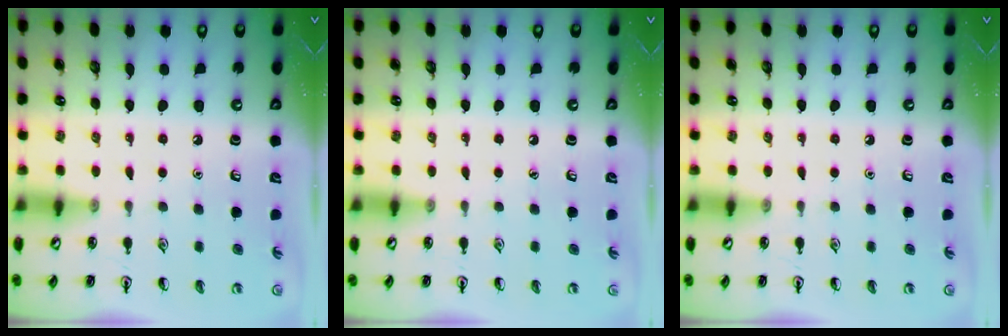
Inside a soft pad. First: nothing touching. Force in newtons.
{"total": 0.0}
{"total": 0.0}